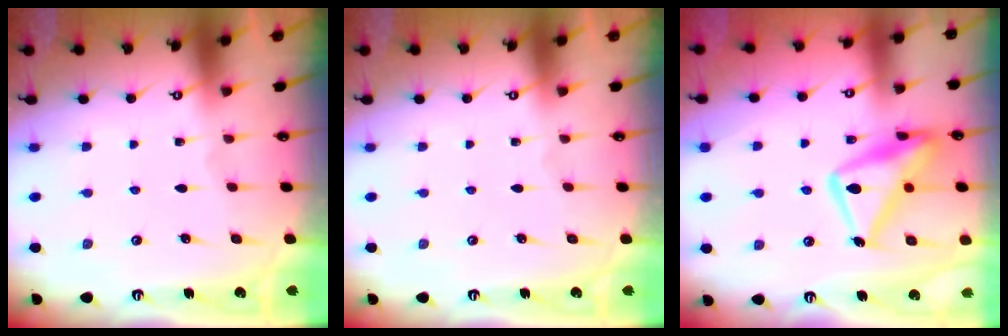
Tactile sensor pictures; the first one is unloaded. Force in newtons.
{"total": 0.0}
{"total": 17.6, "press": 17.6, "slide": 1.4}